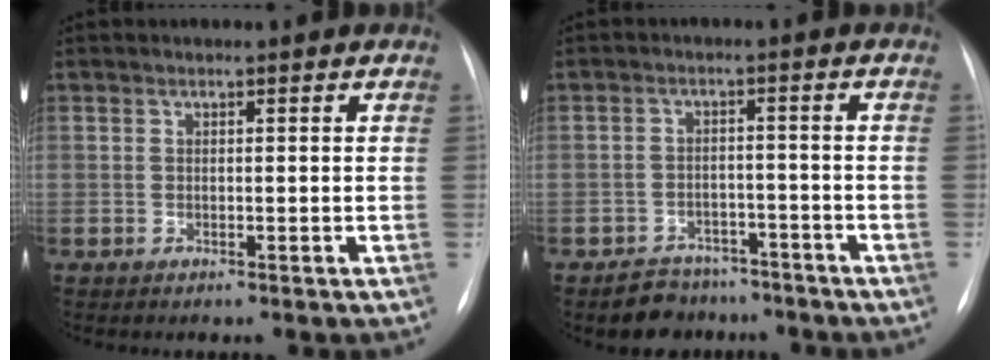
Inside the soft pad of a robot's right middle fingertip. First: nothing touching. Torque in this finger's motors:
{"motor_torque": [0.22, -0.45, 0.23, 0.04]}